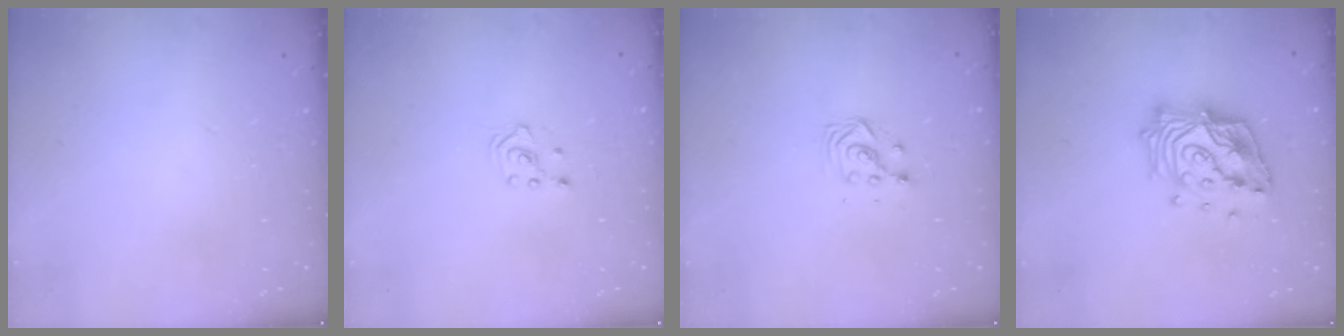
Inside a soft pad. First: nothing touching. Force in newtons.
{"total": 2.0, "press": 2.0, "slide": 0.3}
{"total": 3.3, "press": 3.3, "slide": 0.3}
{"total": 18.8, "press": 18.7, "slide": 1.6}